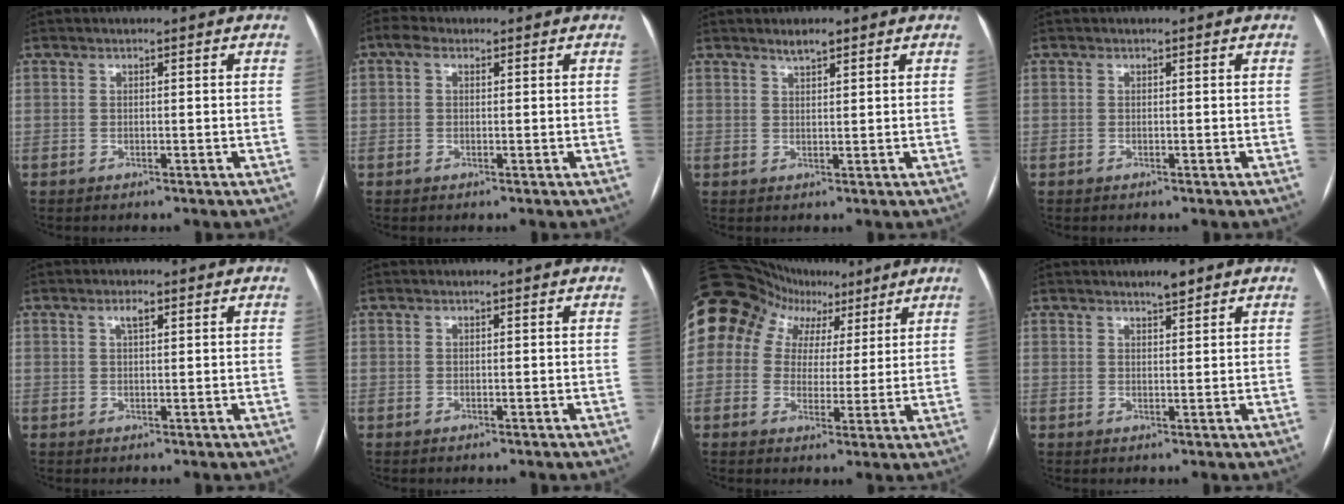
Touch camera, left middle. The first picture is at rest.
{"total": 1.1, "force": [0.5, 0.7, 0.7], "torque": [-0.019, 0.013, 0.009]}
{"total": 2.2, "force": [1.8, 0.4, 1.2], "torque": [-0.028, 0.002, 0.033]}
{"total": 0.0}
{"total": 1.8, "force": [0.9, 0.5, 1.4], "torque": [-0.029, 0.004, 0.017]}
{"total": 0.0}
{"total": 16.9, "force": [9.2, 13.0, 5.7], "torque": [-0.130, 0.076, 0.150]}
{"total": 2.2, "force": [1.8, 0.3, 1.3], "torque": [-0.028, 0.003, 0.031]}